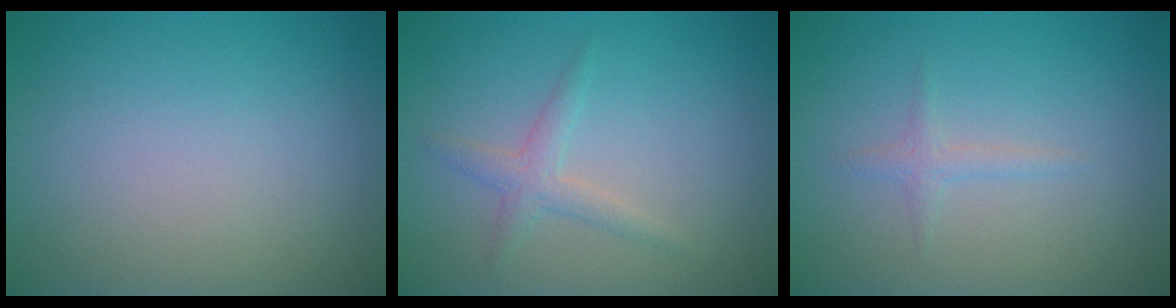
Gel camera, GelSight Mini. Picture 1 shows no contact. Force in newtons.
{"total": 1.8, "press": 1.8, "slide": 0.1}
{"total": 1.0, "press": 1.0, "slide": 0.1}